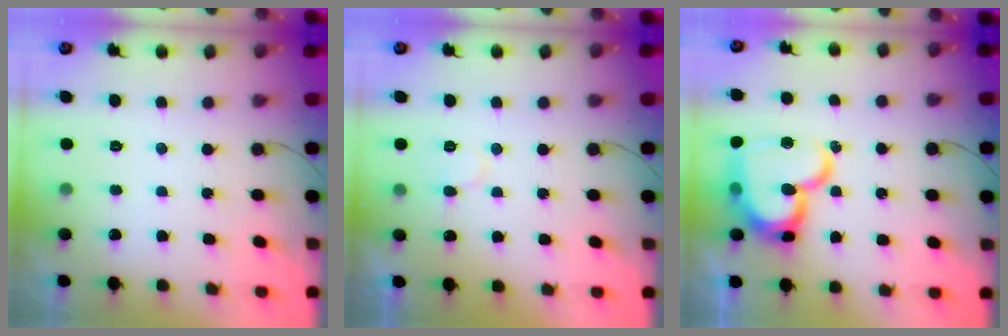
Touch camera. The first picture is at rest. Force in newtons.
{"total": 5.7, "press": 5.7, "slide": 0.5}
{"total": 20.1, "press": 20.1, "slide": 1.5}